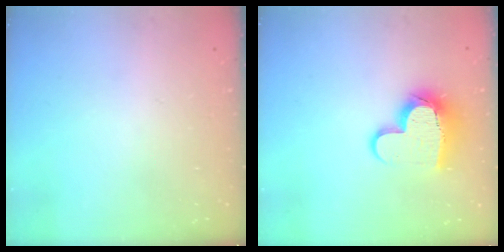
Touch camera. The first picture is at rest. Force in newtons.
{"total": 12.0, "press": 12.0, "slide": 1.1}